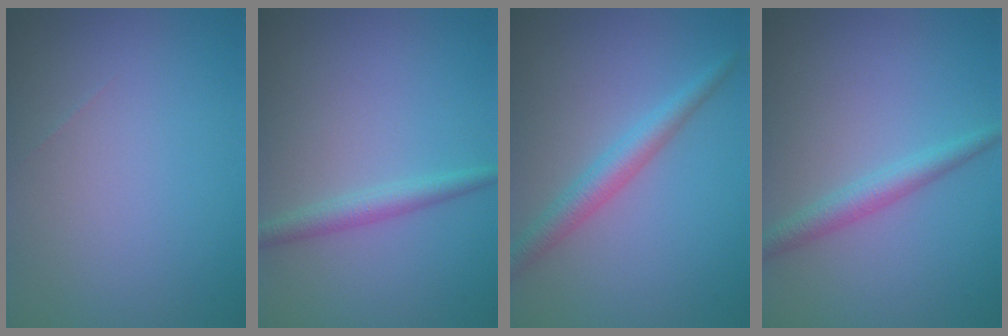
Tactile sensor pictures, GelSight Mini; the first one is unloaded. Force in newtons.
{"total": 2.0, "press": 2.0, "slide": 0.1}
{"total": 2.9, "press": 2.9, "slide": 0.0}
{"total": 2.4, "press": 2.4, "slide": 0.1}